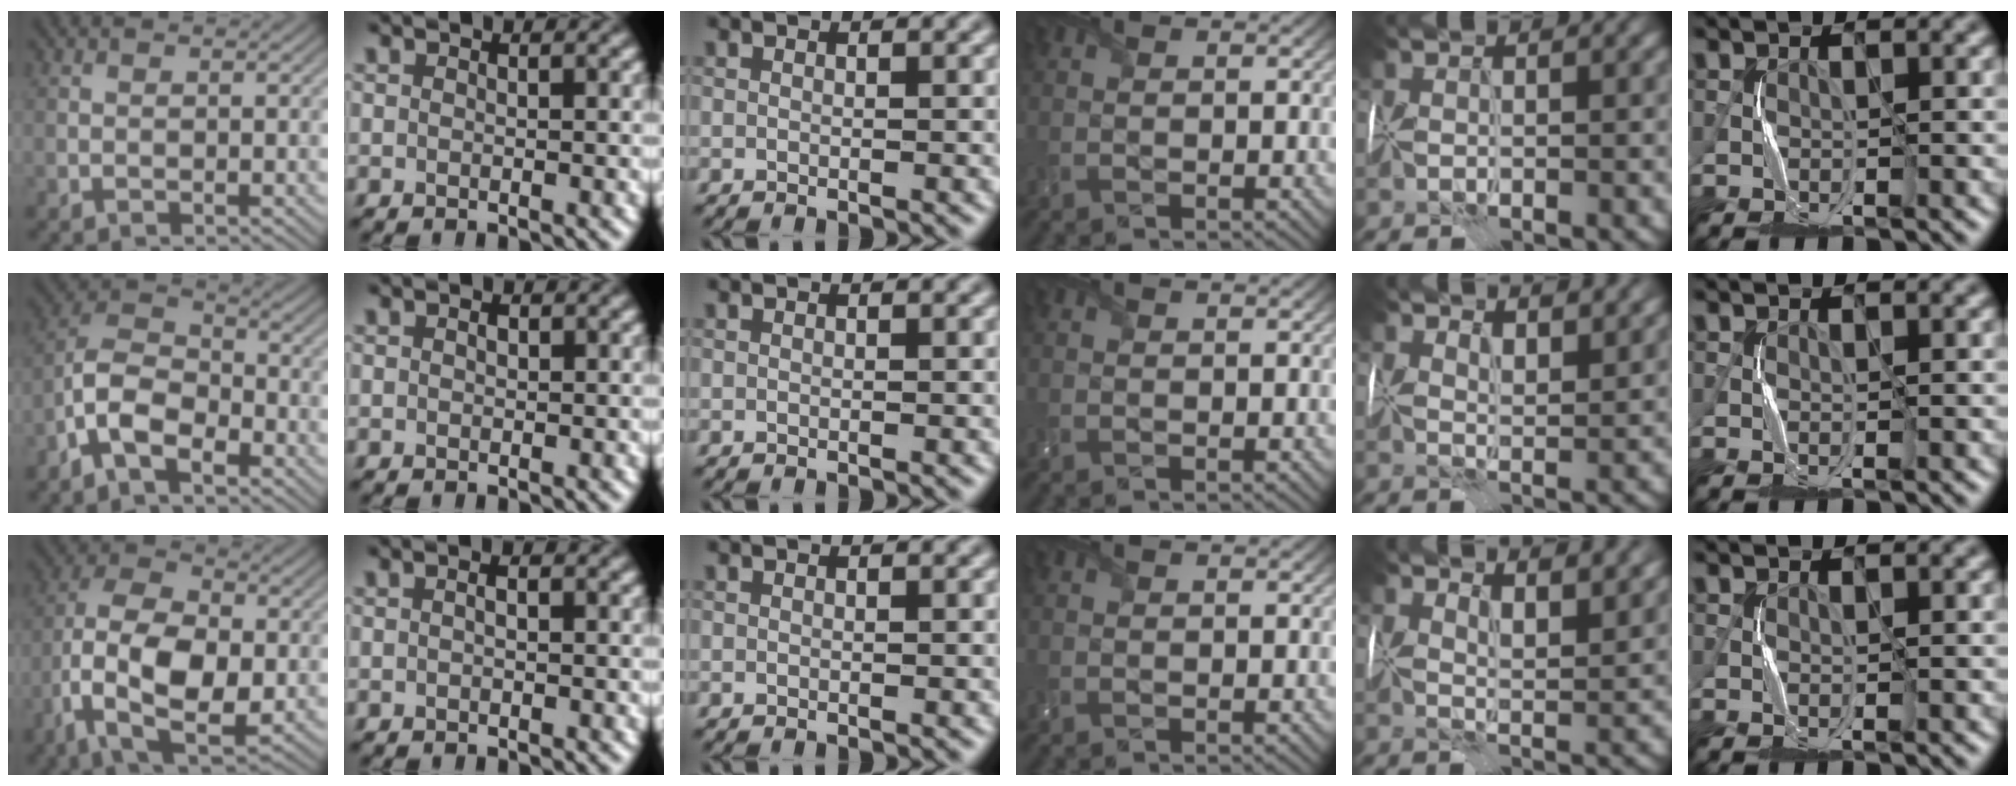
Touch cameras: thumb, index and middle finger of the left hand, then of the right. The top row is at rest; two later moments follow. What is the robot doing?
{"motion": "wrap", "object": "felt sheet"}